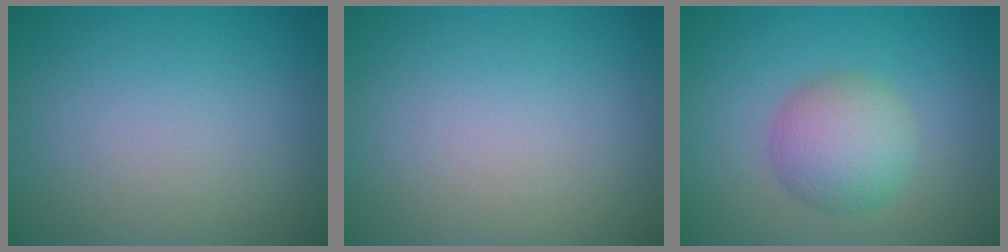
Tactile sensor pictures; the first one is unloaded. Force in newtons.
{"total": 0.0}
{"total": 4.4, "press": 4.4, "slide": 0.1}